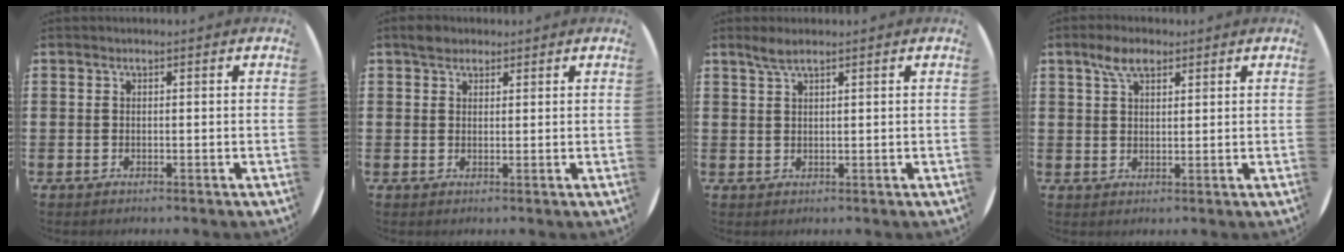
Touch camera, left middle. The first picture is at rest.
{"total": 2.0, "force": [1.7, 0.9, 0.3], "torque": [0.006, -0.002, 0.030]}
{"total": 2.2, "force": [1.7, 0.2, 1.4], "torque": [-0.030, 0.002, 0.030]}
{"total": 4.4, "force": [3.0, 1.9, 2.6], "torque": [-0.040, 0.001, 0.052]}